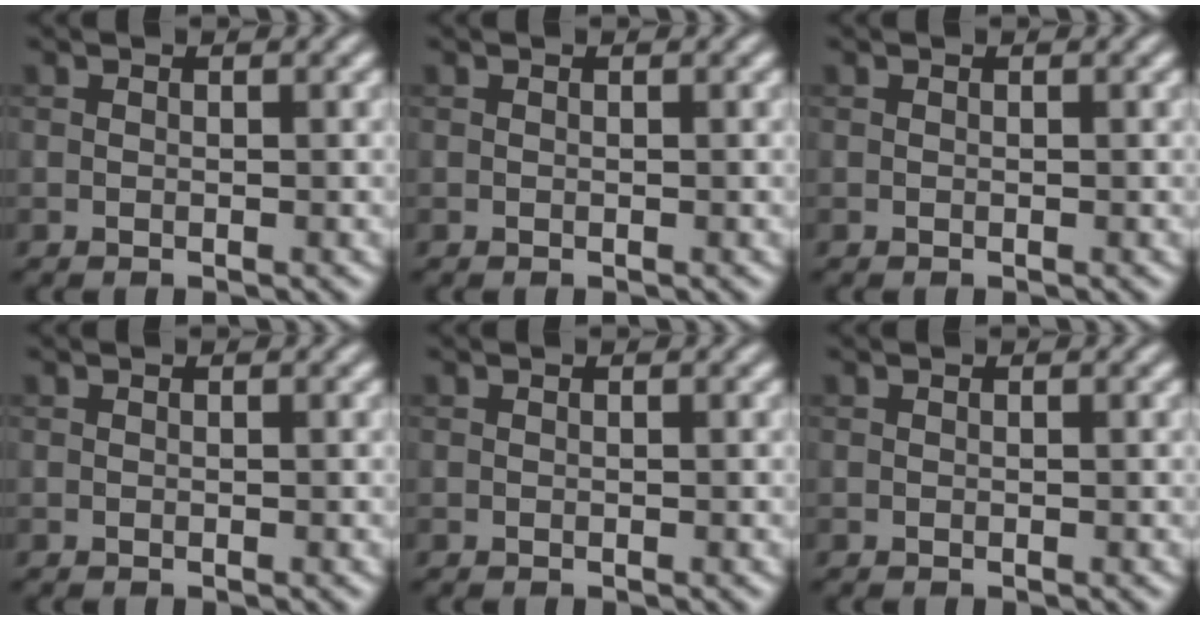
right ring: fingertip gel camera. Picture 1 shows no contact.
{"total": 0.0}
{"total": 0.0}
{"total": 0.0}
{"total": 0.0}
{"total": 0.0}